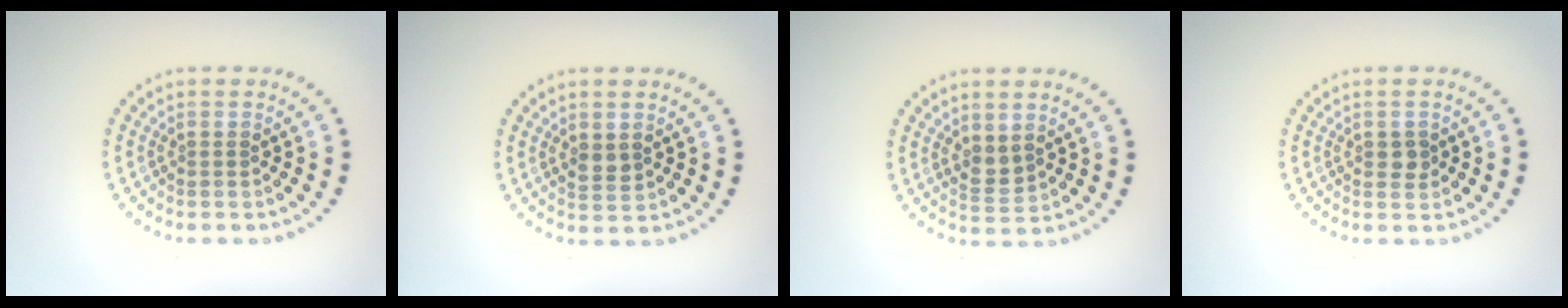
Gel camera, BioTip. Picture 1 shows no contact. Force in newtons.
{"total": 1.5, "press": 1.4, "slide": 0.4}
{"total": 1.6, "press": 1.4, "slide": 0.7}
{"total": 1.3, "press": 1.3, "slide": 0.1}